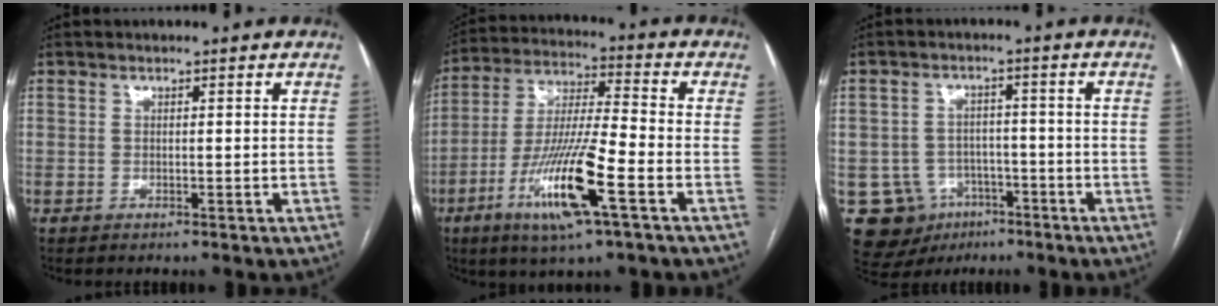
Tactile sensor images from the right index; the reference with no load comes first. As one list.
[{"total": 15.3, "force": [-6.4, 1.1, 13.8], "torque": [-0.276, -0.017, -0.117]}, {"total": 10.9, "force": [-4.8, 9.4, 2.7], "torque": [-0.061, 0.018, -0.060]}]